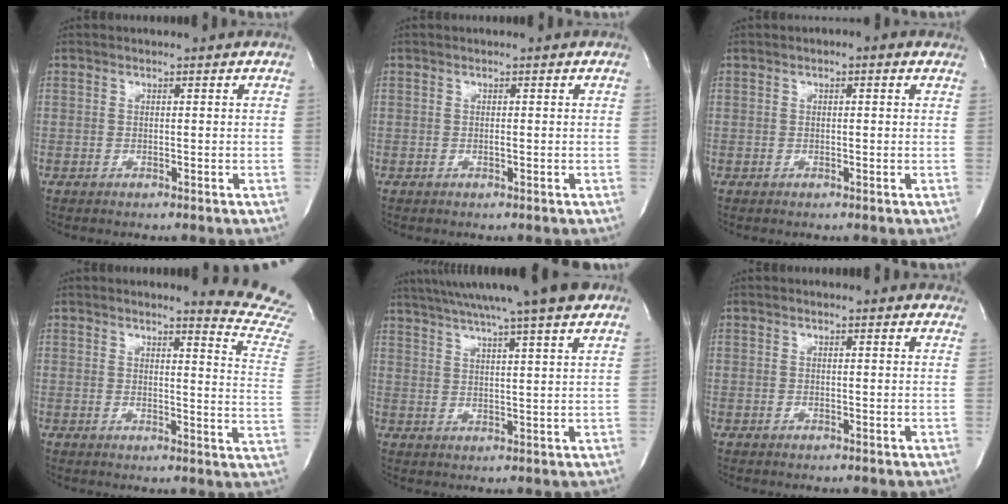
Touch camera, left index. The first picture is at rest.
{"total": 0.0}
{"total": 1.4, "force": [0.5, 0.6, 1.2], "torque": [-0.019, 0.003, 0.000]}
{"total": 11.6, "force": [11.4, -1.4, 1.7], "torque": [-0.007, -0.146, 0.093]}
{"total": 17.3, "force": [14.2, -0.3, 9.9], "torque": [-0.170, 0.017, 0.197]}
{"total": 5.1, "force": [4.7, 1.5, 1.4], "torque": [-0.011, 0.007, 0.037]}